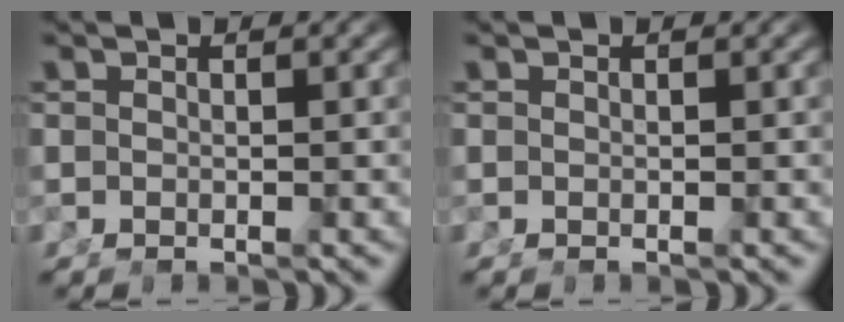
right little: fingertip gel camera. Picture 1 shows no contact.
{"total": 0.0}